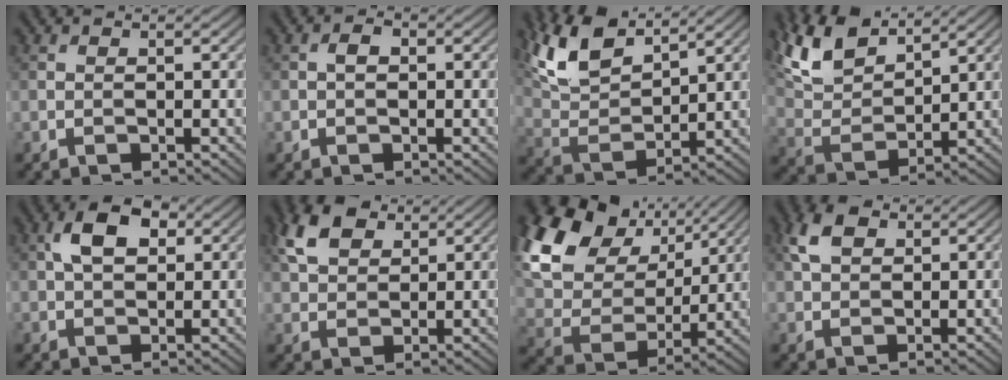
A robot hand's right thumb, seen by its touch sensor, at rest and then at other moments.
{"total": 1.3, "force": [-0.1, 0.8, 1.0], "torque": [-0.018, 0.005, -0.005]}
{"total": 11.2, "force": [7.6, 4.1, 7.1], "torque": [-0.181, 0.016, 0.154]}
{"total": 10.6, "force": [7.6, 3.8, 6.3], "torque": [-0.166, 0.019, 0.156]}
{"total": 5.8, "force": [1.8, 3.4, 4.3], "torque": [-0.082, 0.009, 0.024]}
{"total": 6.9, "force": [3.6, 4.1, 4.3], "torque": [-0.103, 0.012, 0.069]}
{"total": 18.3, "force": [9.0, 12.2, 10.3], "torque": [-0.276, 0.034, 0.167]}
{"total": 4.6, "force": [2.0, 2.8, 3.0], "torque": [-0.072, 0.010, 0.033]}